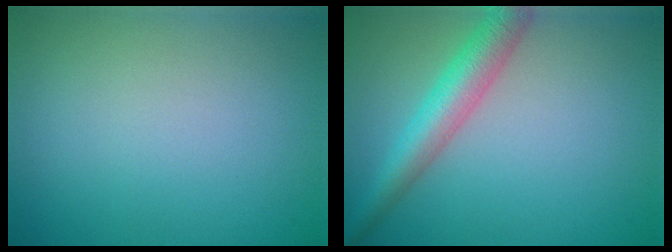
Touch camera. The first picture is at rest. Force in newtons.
{"total": 4.5, "press": 4.5, "slide": 0.2}